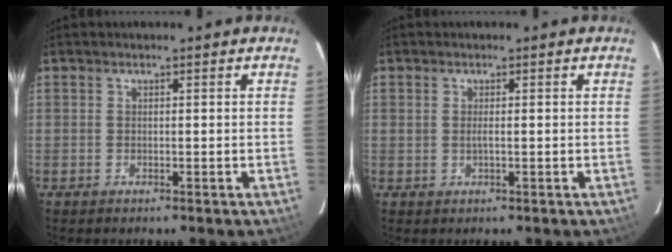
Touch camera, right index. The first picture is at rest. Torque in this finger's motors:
{"motor_torque": [-0.02, 0.10, -0.03, 0.00]}